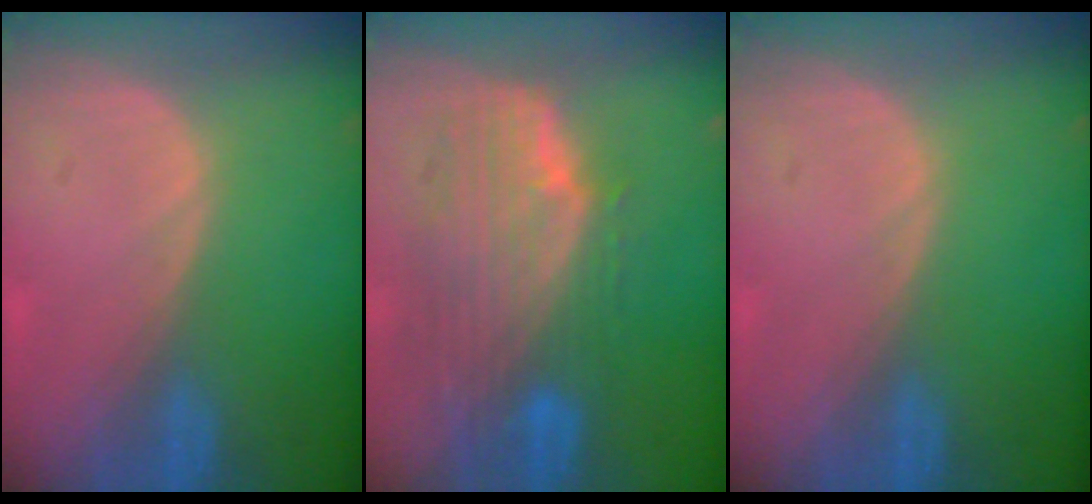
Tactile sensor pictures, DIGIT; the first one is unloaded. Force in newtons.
{"total": 10.0, "press": 8.9, "slide": 4.5}
{"total": 0.0}